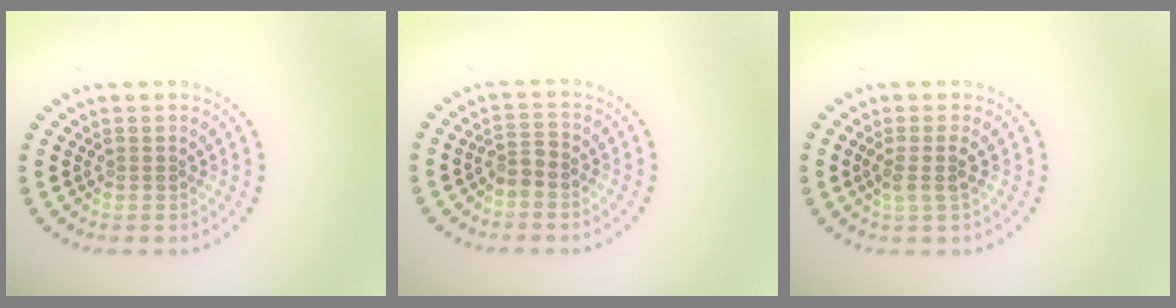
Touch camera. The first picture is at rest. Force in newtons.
{"total": 1.6, "press": 1.4, "slide": 0.8}
{"total": 1.9, "press": 1.5, "slide": 1.2}